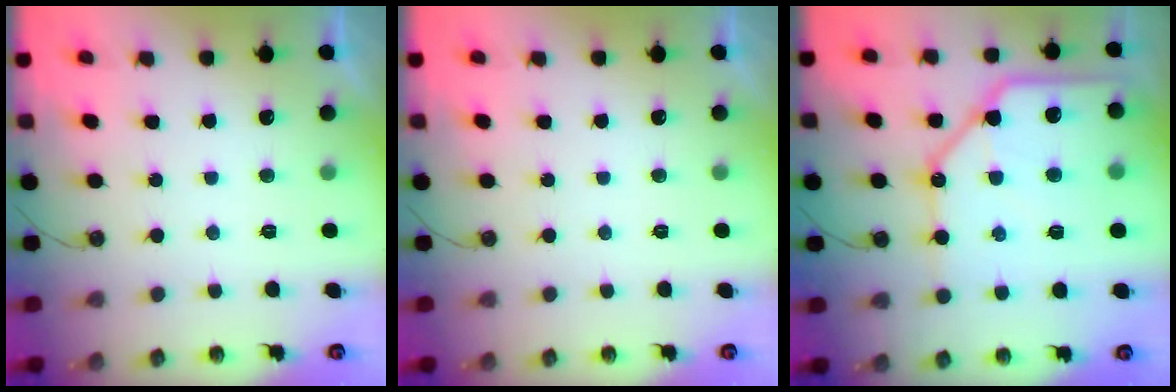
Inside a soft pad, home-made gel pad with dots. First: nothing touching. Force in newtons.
{"total": 0.0}
{"total": 17.9, "press": 17.8, "slide": 2.1}